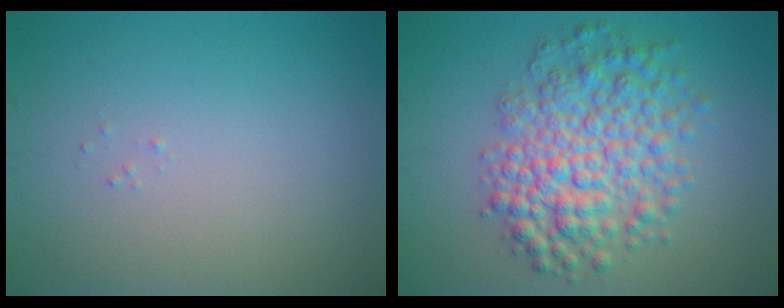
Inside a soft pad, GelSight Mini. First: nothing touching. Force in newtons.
{"total": 7.0, "press": 7.0, "slide": 0.2}